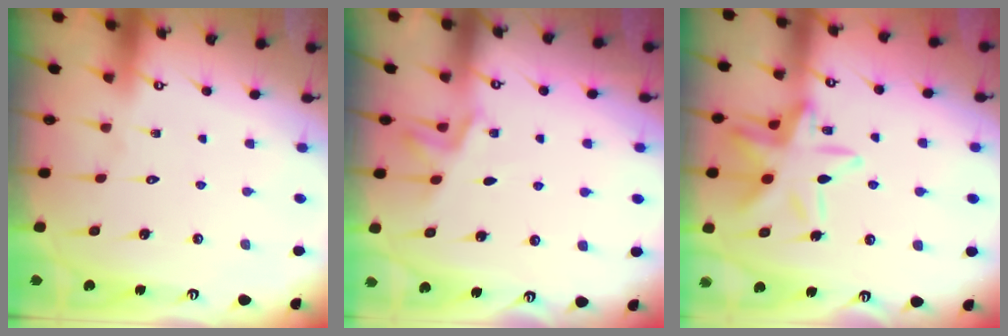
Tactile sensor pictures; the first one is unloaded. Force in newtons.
{"total": 5.7, "press": 5.1, "slide": 2.7}
{"total": 15.5, "press": 15.5, "slide": 1.1}